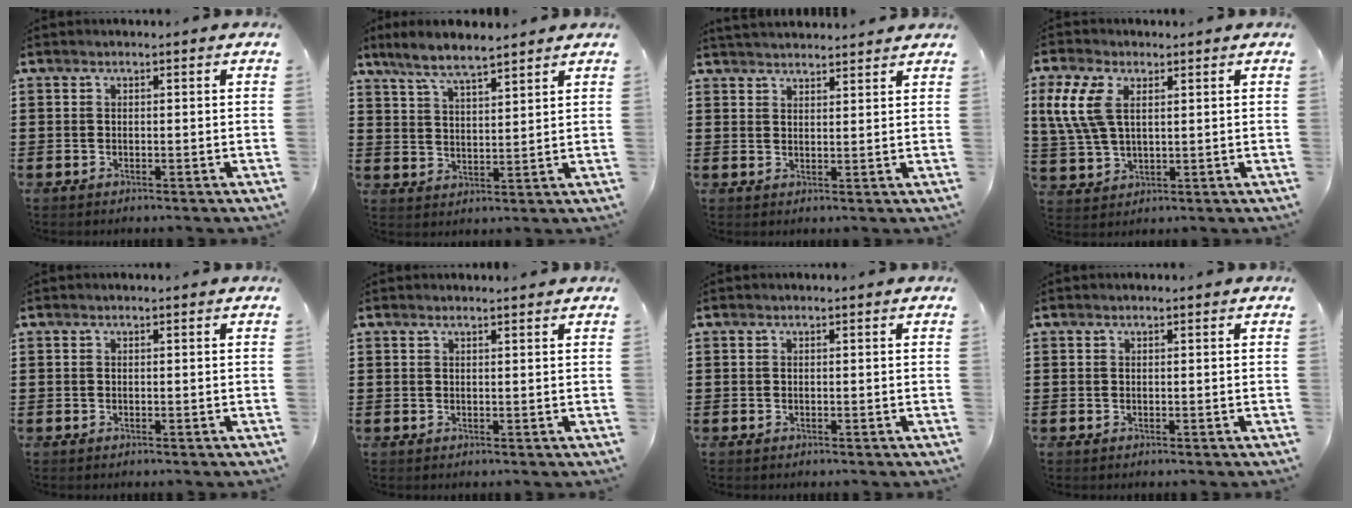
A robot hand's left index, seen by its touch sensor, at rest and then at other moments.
{"total": 5.6, "force": [4.9, 0.7, 2.6], "torque": [-0.068, -0.012, 0.086]}
{"total": 2.4, "force": [2.4, 0.0, -0.1], "torque": [-0.006, -0.005, 0.046]}
{"total": 7.8, "force": [2.8, 4.2, 5.9], "torque": [-0.154, 0.003, 0.044]}
{"total": 0.0}
{"total": 0.9, "force": [0.8, 0.0, 0.4], "torque": [-0.010, -0.002, 0.016]}
{"total": 0.0}
{"total": 0.0}